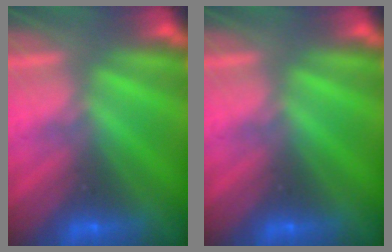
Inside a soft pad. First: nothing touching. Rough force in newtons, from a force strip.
{"total": 0.0}